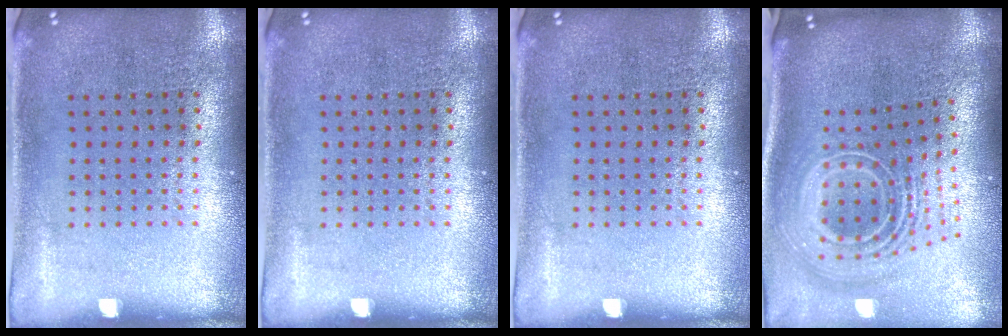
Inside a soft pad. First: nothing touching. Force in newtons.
{"total": 0.0}
{"total": 0.0}
{"total": 2.9, "press": 1.9, "slide": 2.2}